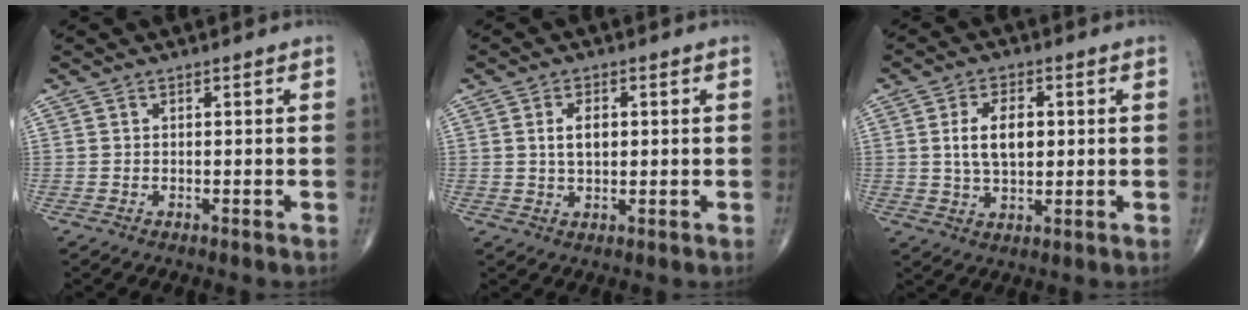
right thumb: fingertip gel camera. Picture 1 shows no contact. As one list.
[{"total": 4.4, "force": [0.8, 2.6, 3.4], "torque": [-0.056, -0.001, 0.015]}, {"total": 8.1, "force": [1.2, 4.7, 6.5], "torque": [-0.105, -0.001, 0.024]}]